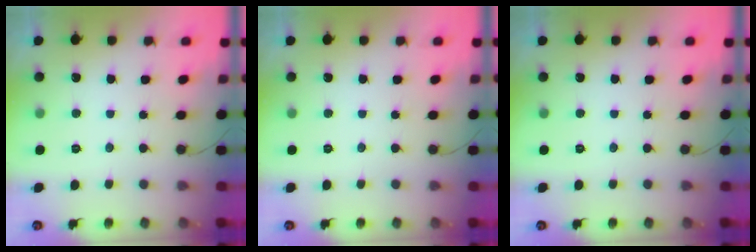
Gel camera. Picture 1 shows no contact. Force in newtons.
{"total": 0.0}
{"total": 0.0}